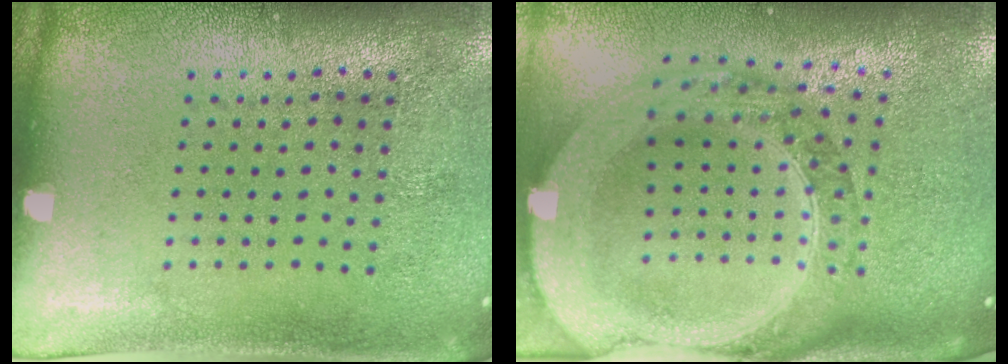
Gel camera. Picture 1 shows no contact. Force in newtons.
{"total": 3.5, "press": 2.8, "slide": 2.0}